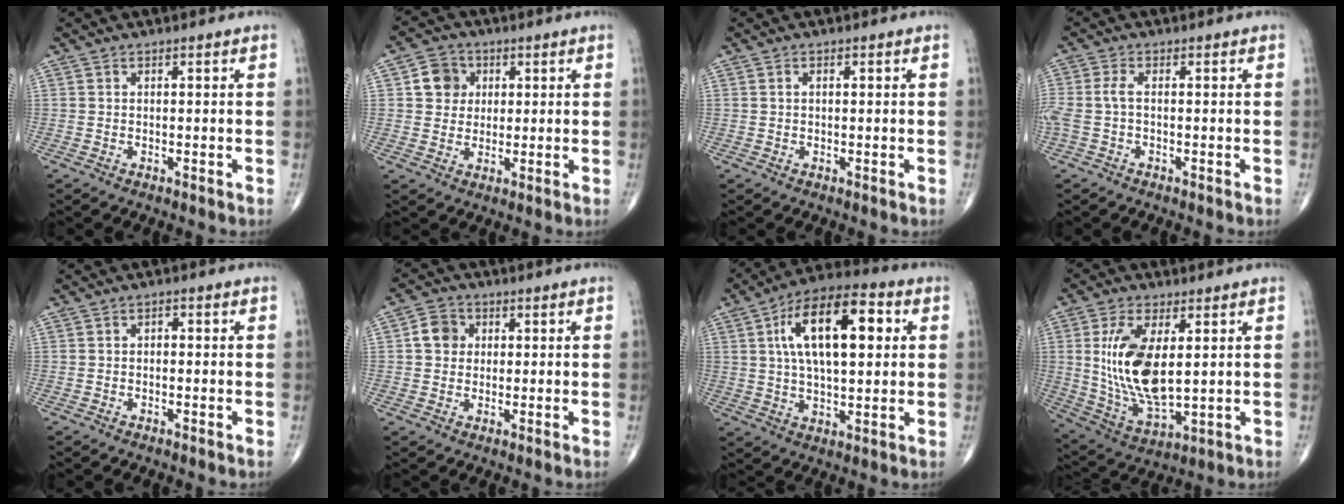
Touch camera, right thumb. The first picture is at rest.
{"total": 5.9, "force": [1.5, 5.3, 2.1], "torque": [-0.004, 0.001, 0.022]}
{"total": 0.6, "force": [0.1, 0.3, 0.5], "torque": [-0.013, 0.003, 0.003]}
{"total": 4.1, "force": [-0.5, 1.8, 3.7], "torque": [-0.109, 0.009, -0.013]}
{"total": 1.0, "force": [0.0, 0.7, 0.7], "torque": [-0.005, 0.003, -0.004]}
{"total": 4.9, "force": [0.8, 4.3, 2.2], "torque": [-0.022, 0.006, 0.006]}
{"total": 18.1, "force": [4.5, 8.1, 15.5], "torque": [-0.245, 0.013, 0.068]}
{"total": 15.4, "force": [2.5, 7.2, 13.4], "torque": [-0.262, -0.022, 0.061]}